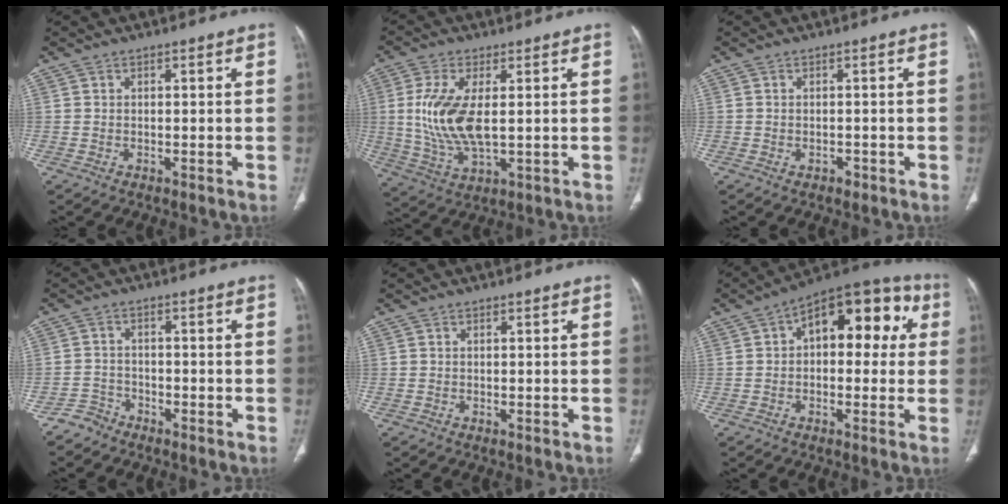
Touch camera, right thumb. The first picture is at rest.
{"total": 12.2, "force": [1.1, 5.5, 10.8], "torque": [-0.235, -0.014, 0.032]}
{"total": 1.1, "force": [-0.6, 0.8, 0.5], "torque": [-0.006, 0.005, -0.005]}
{"total": 3.0, "force": [-2.6, 1.4, -0.4], "torque": [0.014, 0.012, -0.052]}
{"total": 0.0}
{"total": 16.0, "force": [3.4, 9.0, 12.8], "torque": [-0.119, 0.040, 0.037]}